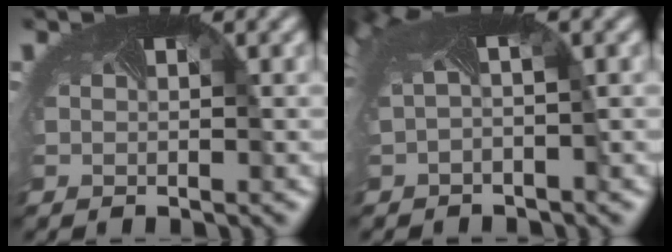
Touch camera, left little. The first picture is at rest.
{"total": 6.7, "force": [1.4, 3.0, 5.8], "torque": [-0.142, 0.014, 0.032]}